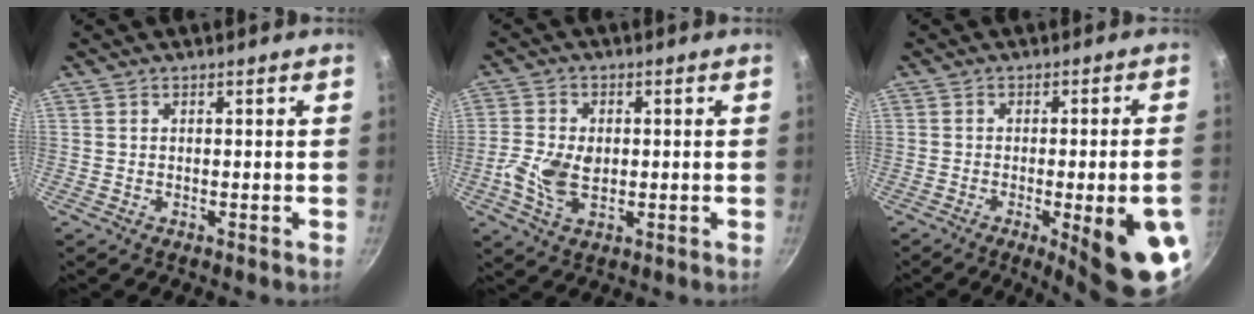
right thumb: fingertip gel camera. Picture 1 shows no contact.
{"total": 7.8, "force": [-0.8, 4.9, 5.9], "torque": [-0.123, 0.002, -0.021]}
{"total": 15.3, "force": [-5.0, 3.3, 14.0], "torque": [-0.156, 0.013, -0.059]}